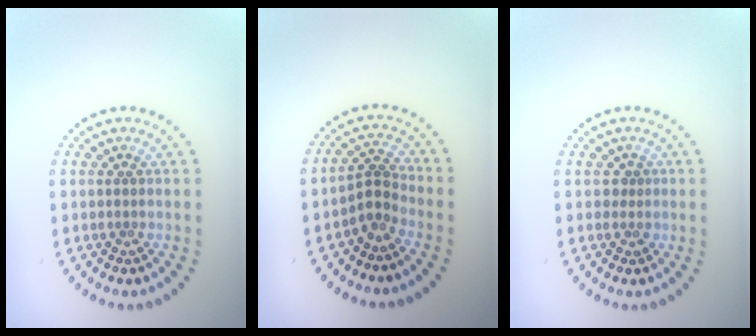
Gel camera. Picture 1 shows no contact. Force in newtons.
{"total": 2.2, "press": 1.5, "slide": 1.6}
{"total": 1.0, "press": 0.8, "slide": 0.6}